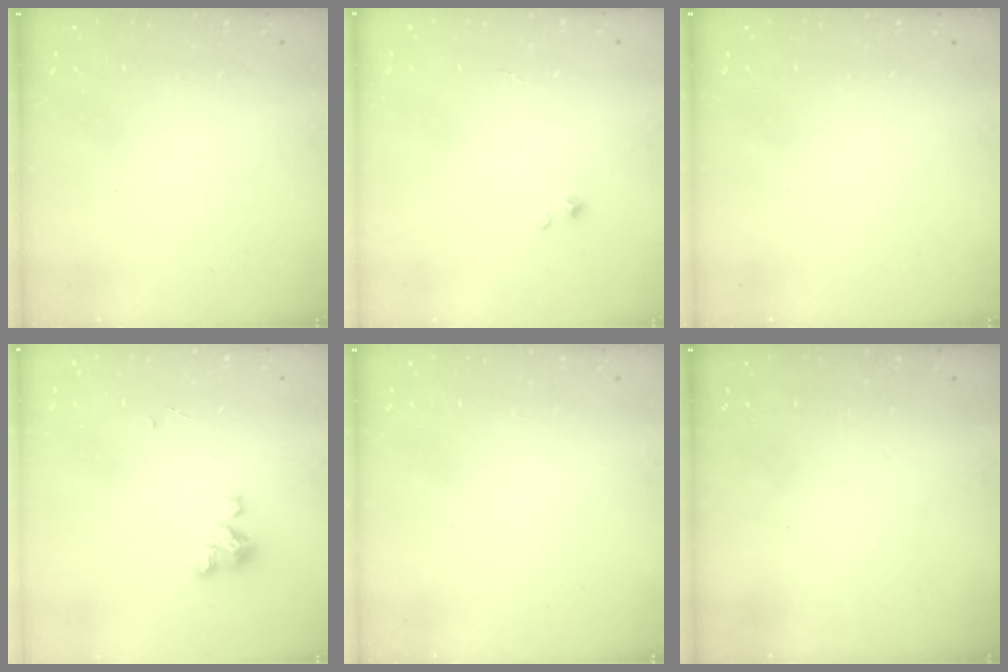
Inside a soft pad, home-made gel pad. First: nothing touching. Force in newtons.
{"total": 0.0}
{"total": 0.0}
{"total": 3.9, "press": 3.9, "slide": 0.2}
{"total": 0.0}
{"total": 0.0}